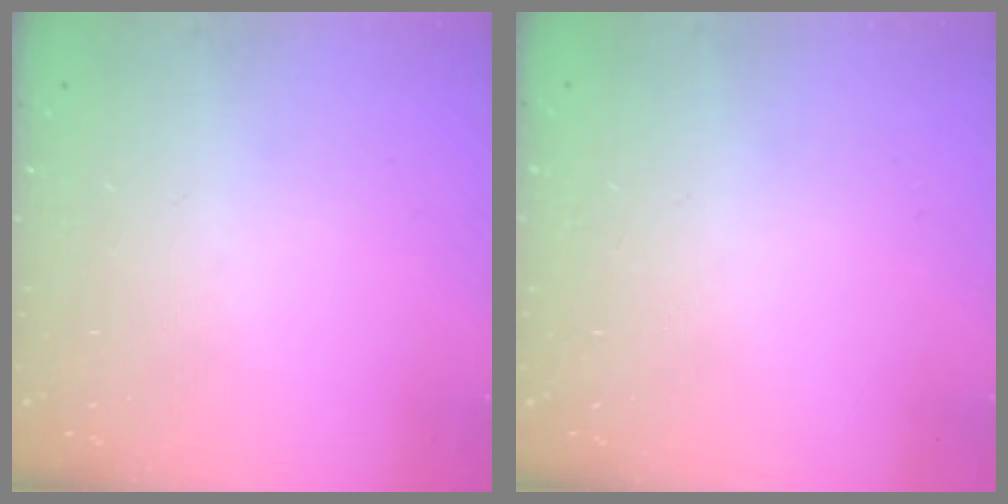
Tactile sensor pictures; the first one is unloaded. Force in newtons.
{"total": 2.5, "press": 2.5, "slide": 0.2}